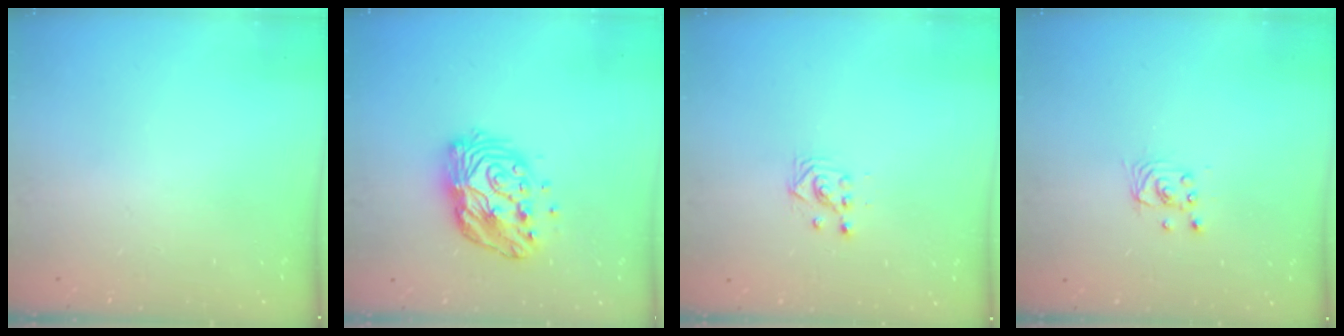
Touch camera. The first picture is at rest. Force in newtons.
{"total": 13.0, "press": 13.0, "slide": 0.9}
{"total": 3.0, "press": 3.0, "slide": 0.1}
{"total": 2.5, "press": 2.5, "slide": 0.1}